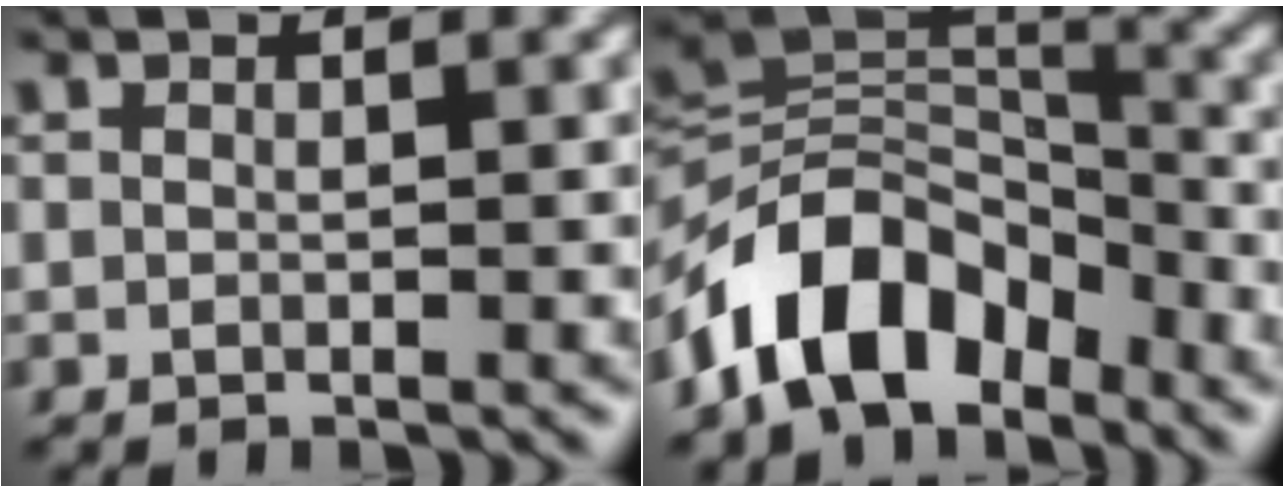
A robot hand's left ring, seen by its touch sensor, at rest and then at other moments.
{"total": 9.0, "force": [-5.4, 5.1, 5.1], "torque": [-0.069, 0.013, -0.109]}